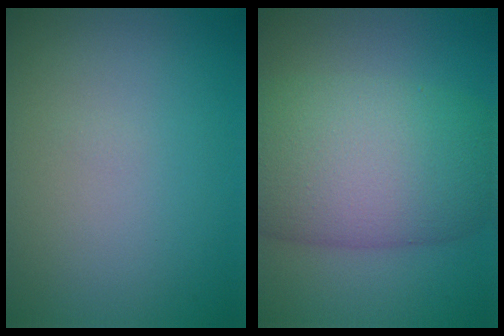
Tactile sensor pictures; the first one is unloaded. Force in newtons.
{"total": 11.5, "press": 11.4, "slide": 0.5}